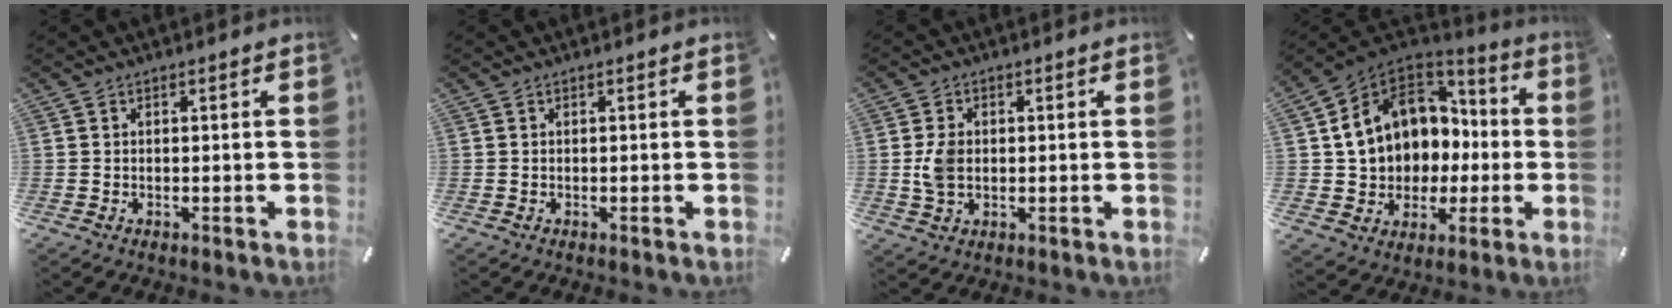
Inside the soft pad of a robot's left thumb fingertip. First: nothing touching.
{"total": 0.0}
{"total": 5.3, "force": [0.0, 3.9, 3.6], "torque": [-0.078, -0.002, -0.004]}
{"total": 12.1, "force": [2.7, 11.1, 3.9], "torque": [-0.093, -0.022, 0.062]}